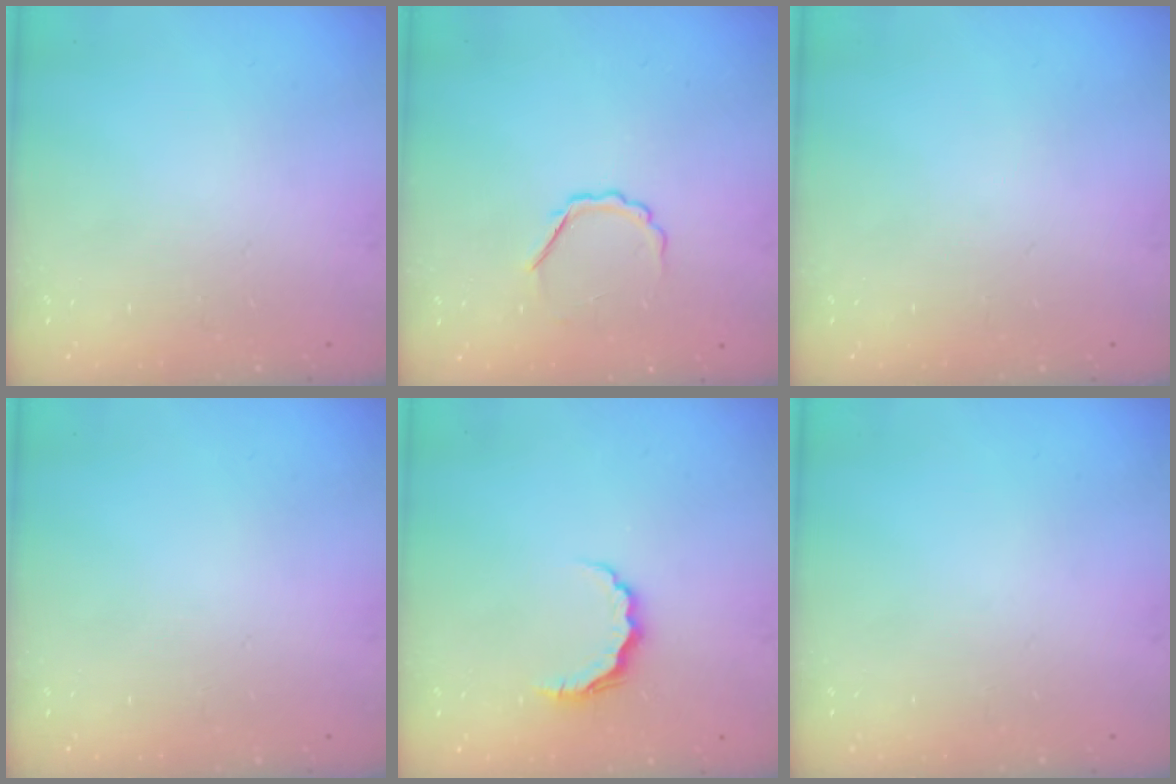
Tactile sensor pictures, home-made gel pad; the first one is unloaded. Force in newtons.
{"total": 4.1, "press": 4.0, "slide": 0.5}
{"total": 0.0}
{"total": 0.0}
{"total": 5.8, "press": 5.8, "slide": 0.8}
{"total": 0.0}